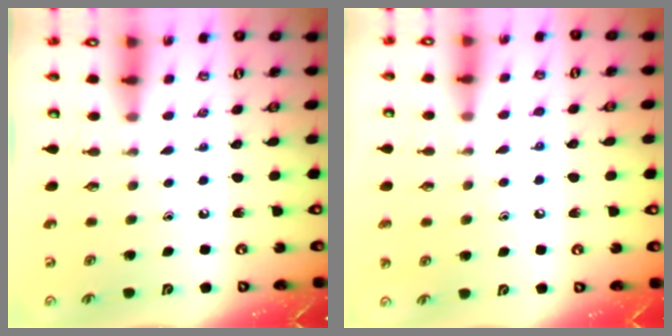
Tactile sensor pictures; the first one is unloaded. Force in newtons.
{"total": 7.2, "press": 7.1, "slide": 0.6}